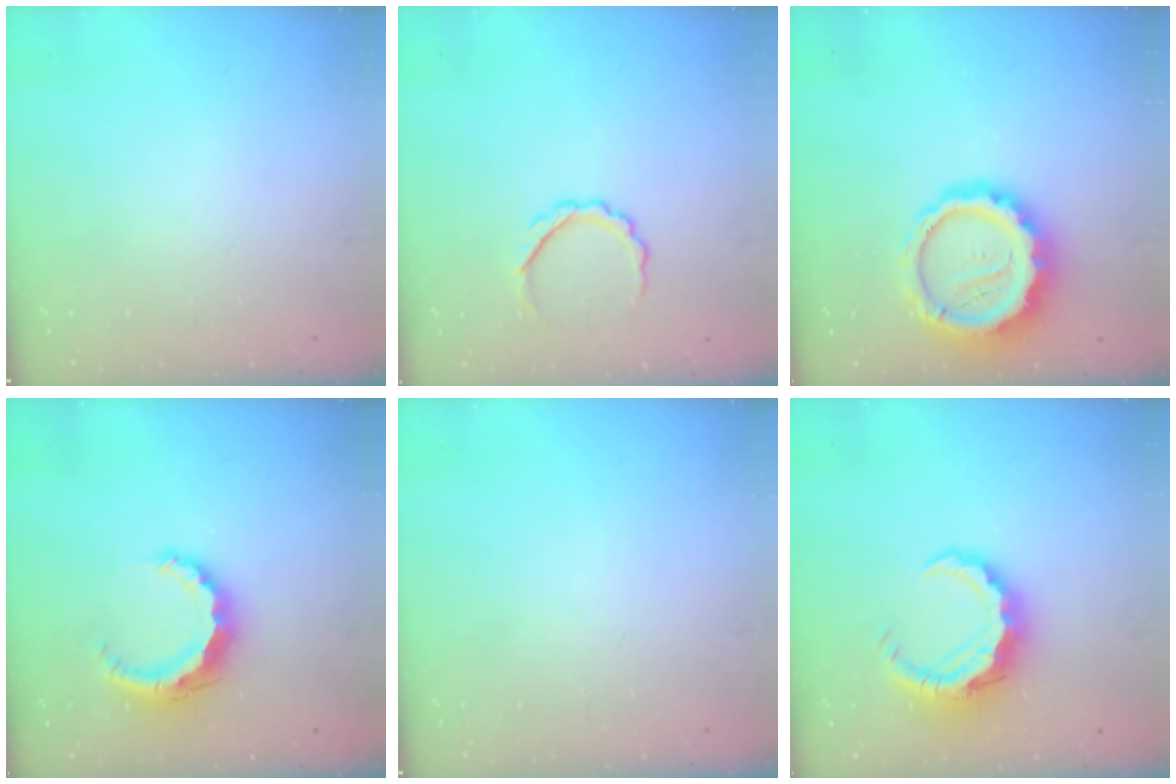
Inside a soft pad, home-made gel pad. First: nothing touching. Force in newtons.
{"total": 4.9, "press": 4.9, "slide": 0.4}
{"total": 13.4, "press": 13.0, "slide": 3.1}
{"total": 8.3, "press": 8.3, "slide": 0.2}
{"total": 0.0}
{"total": 8.5, "press": 8.4, "slide": 1.0}